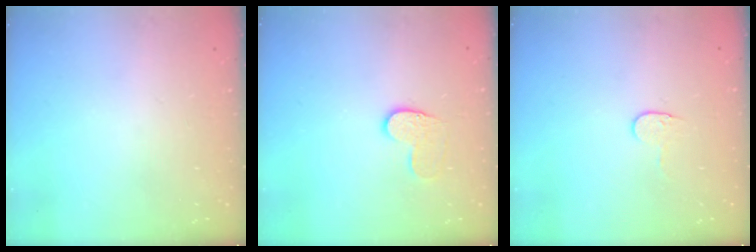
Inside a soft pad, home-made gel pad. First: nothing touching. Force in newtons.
{"total": 6.9, "press": 6.8, "slide": 0.6}
{"total": 3.8, "press": 3.7, "slide": 0.4}